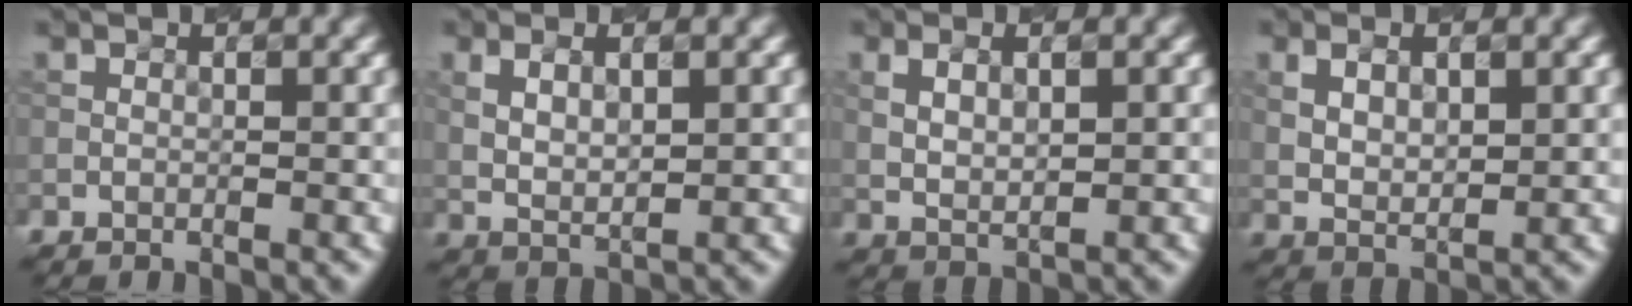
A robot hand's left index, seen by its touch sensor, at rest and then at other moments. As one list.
[{"total": 2.9, "force": [0.9, 1.3, 2.4], "torque": [-0.057, -0.002, 0.023]}, {"total": 2.6, "force": [0.8, 1.2, 2.2], "torque": [-0.051, -0.001, 0.020]}, {"total": 3.2, "force": [1.0, 1.7, 2.6], "torque": [-0.058, -0.002, 0.024]}]